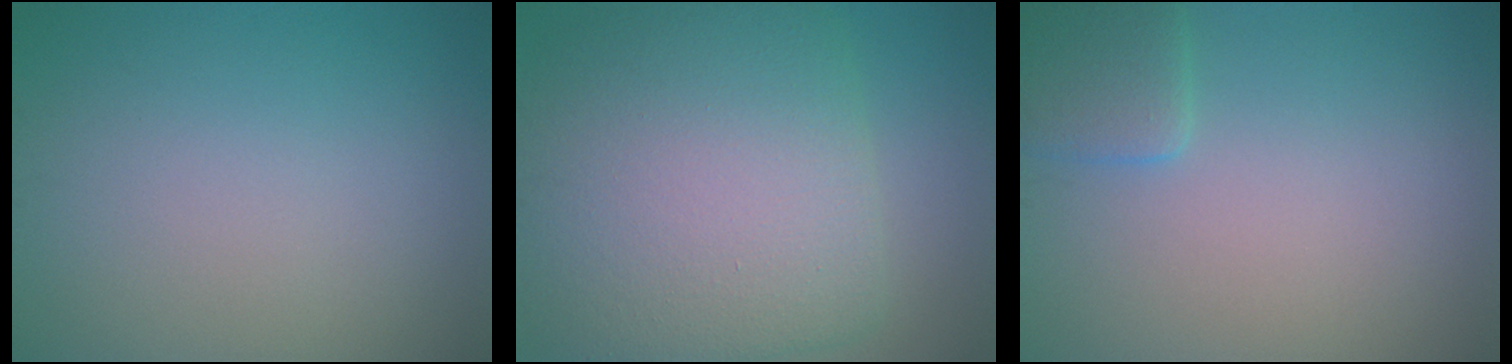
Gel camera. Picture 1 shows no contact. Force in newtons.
{"total": 11.8, "press": 11.8, "slide": 0.3}
{"total": 2.4, "press": 2.4, "slide": 0.3}